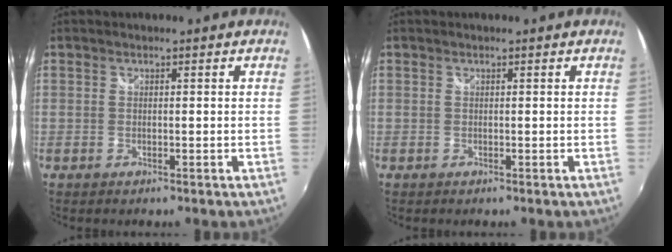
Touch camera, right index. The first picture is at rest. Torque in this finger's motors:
{"motor_torque": [-1.12, 0.44, -0.07, 0.01]}